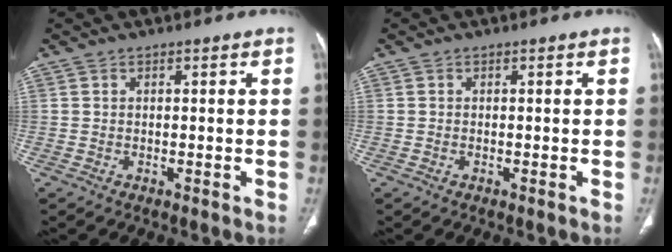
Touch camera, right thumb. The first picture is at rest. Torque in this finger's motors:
{"motor_torque": [1.18, 0.95, 0.17, -0.57, -0.03]}